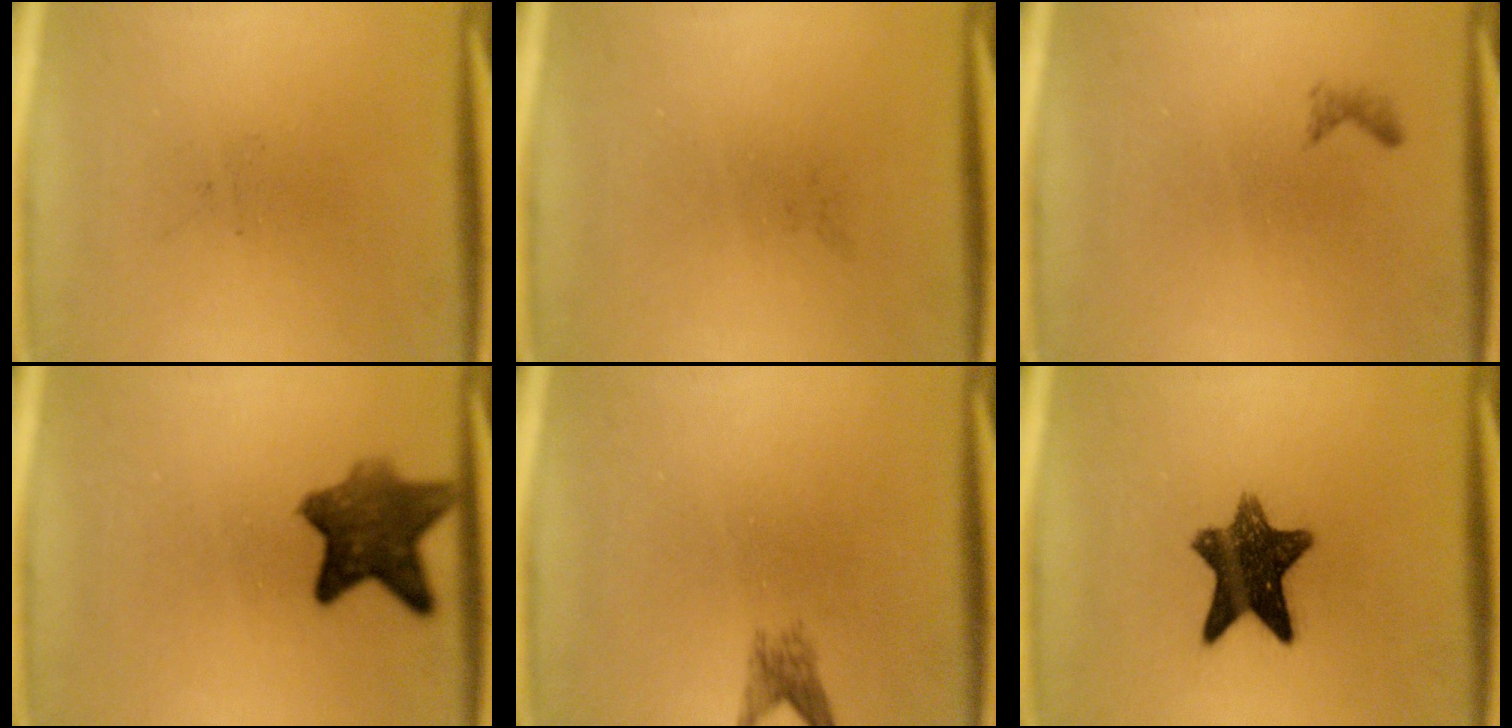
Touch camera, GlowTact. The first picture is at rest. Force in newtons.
{"total": 0.0}
{"total": 0.6}
{"total": 8.3}
{"total": 1.9}
{"total": 10.9}